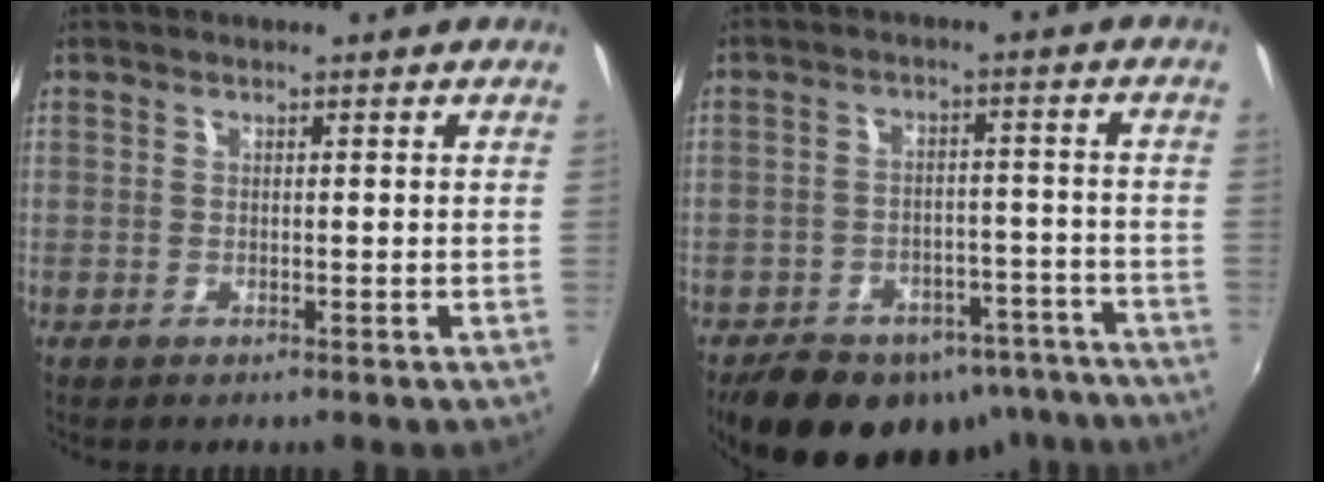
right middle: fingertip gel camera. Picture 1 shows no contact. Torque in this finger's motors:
{"motor_torque": [1.09, -1.05, 0.22, 0.05]}